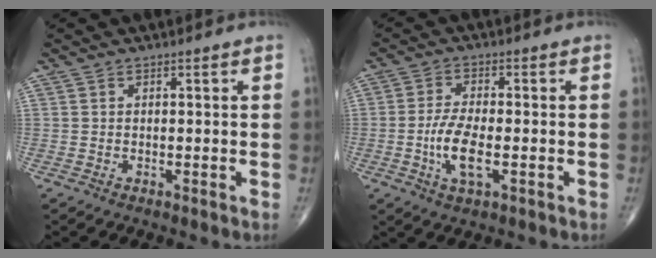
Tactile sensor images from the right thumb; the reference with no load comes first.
{"total": 7.3, "force": [-1.8, 2.7, 6.5], "torque": [-0.137, 0.002, -0.034]}